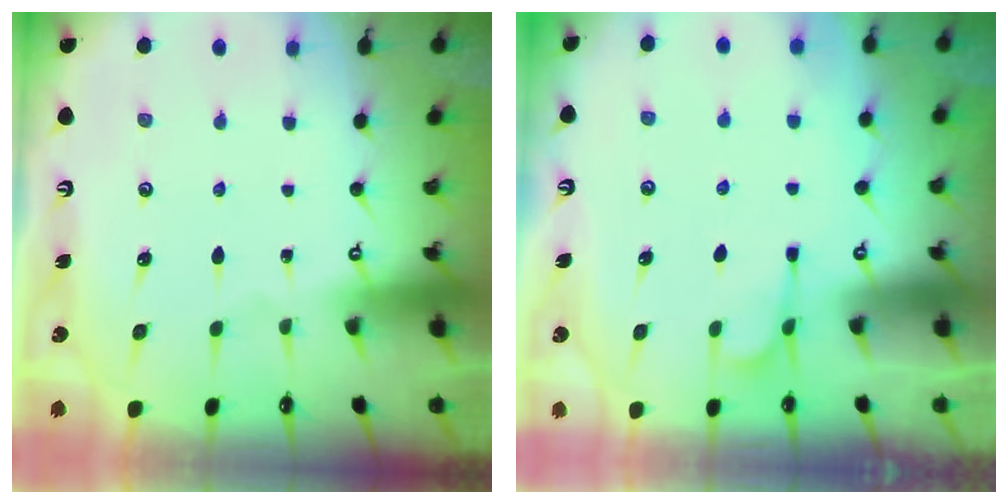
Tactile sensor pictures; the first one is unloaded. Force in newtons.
{"total": 4.3, "press": 4.0, "slide": 1.4}